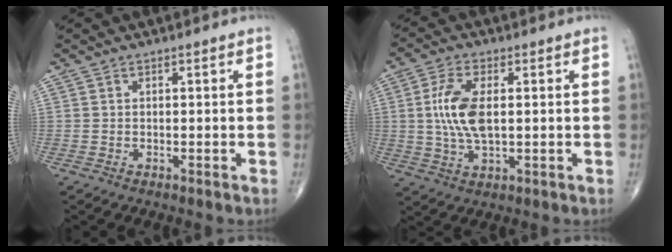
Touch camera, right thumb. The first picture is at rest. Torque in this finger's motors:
{"motor_torque": [0.25, 1.34, 1.27, 0.09, 0.11]}